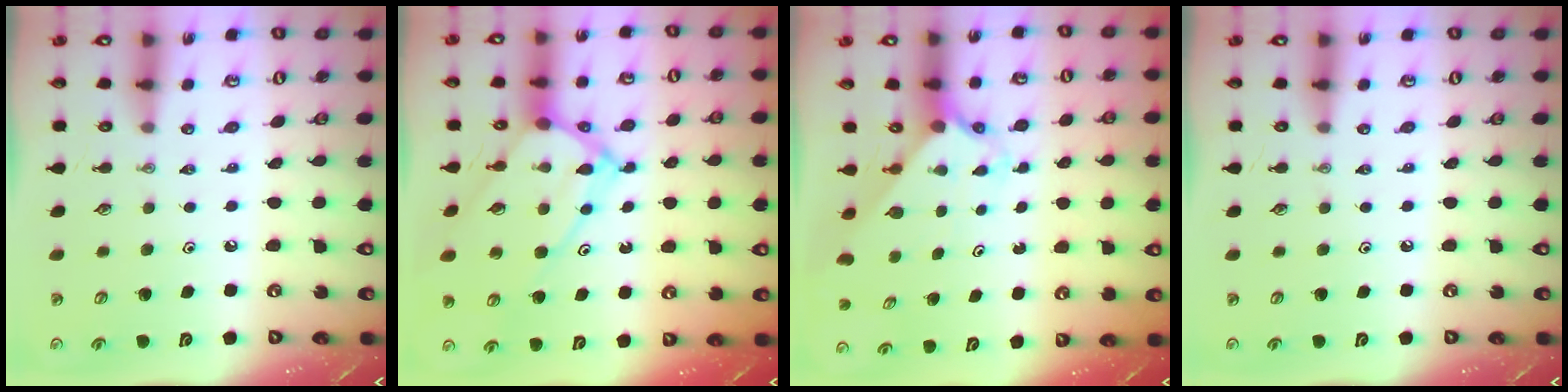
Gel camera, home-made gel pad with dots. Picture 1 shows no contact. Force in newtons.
{"total": 14.1, "press": 14.0, "slide": 1.3}
{"total": 2.4, "press": 2.3, "slide": 0.2}
{"total": 0.0}